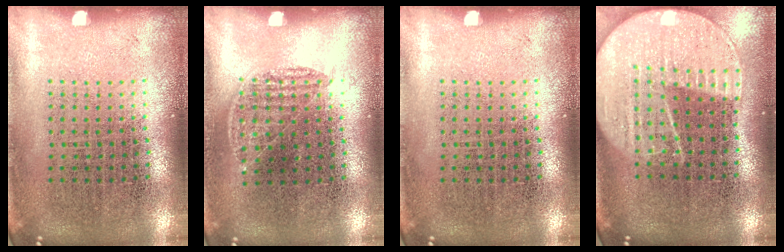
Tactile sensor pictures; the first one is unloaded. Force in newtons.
{"total": 0.7, "press": 0.6, "slide": 0.4}
{"total": 0.0}
{"total": 2.3, "press": 2.0, "slide": 1.1}